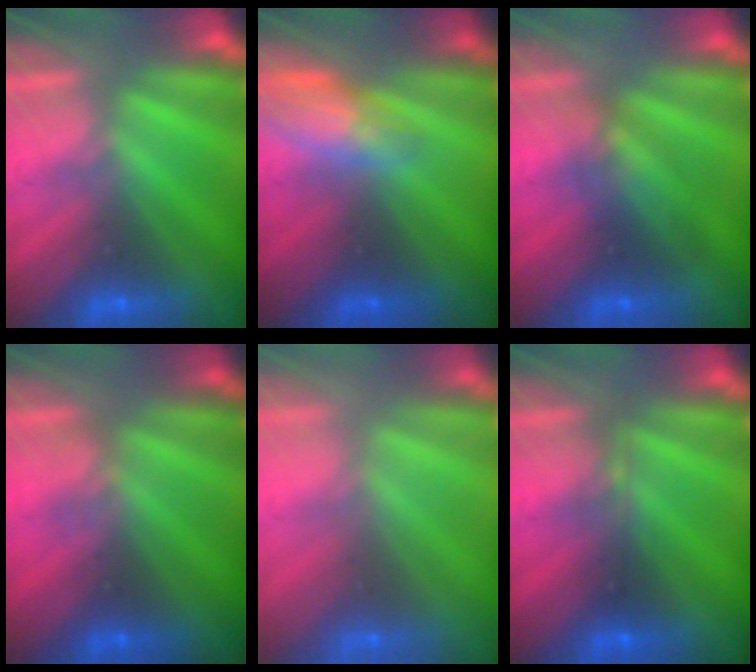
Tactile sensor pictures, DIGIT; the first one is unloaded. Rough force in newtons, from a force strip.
{"total": 2.7}
{"total": 2.7}
{"total": 3.6}
{"total": 9.6}
{"total": 2.3}